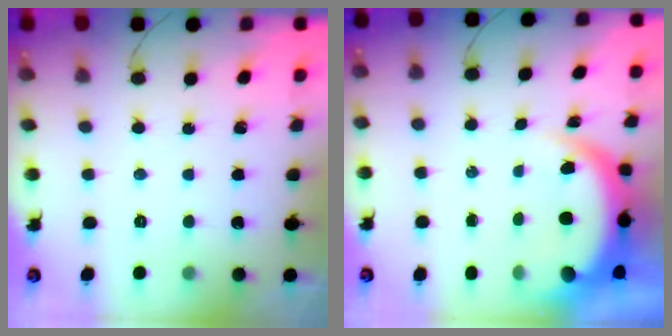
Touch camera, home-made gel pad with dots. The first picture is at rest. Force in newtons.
{"total": 6.6, "press": 6.5, "slide": 1.0}